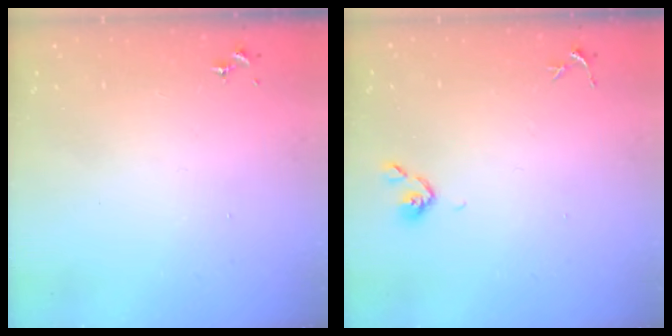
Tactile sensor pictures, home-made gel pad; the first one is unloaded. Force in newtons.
{"total": 5.3, "press": 5.2, "slide": 0.8}